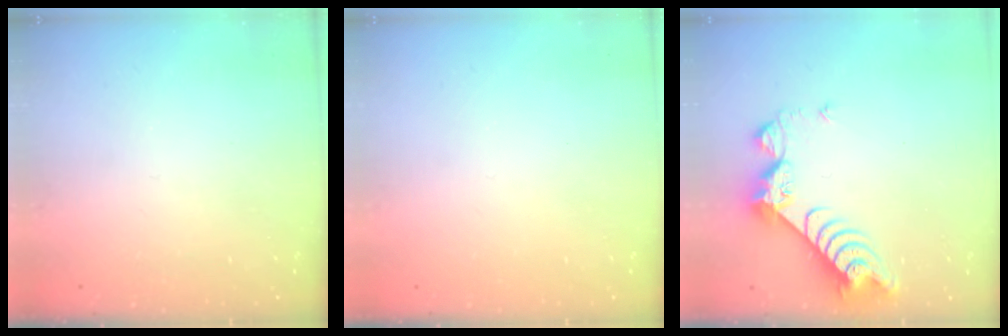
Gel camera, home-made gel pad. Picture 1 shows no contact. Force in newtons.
{"total": 0.0}
{"total": 8.8, "press": 8.7, "slide": 0.9}